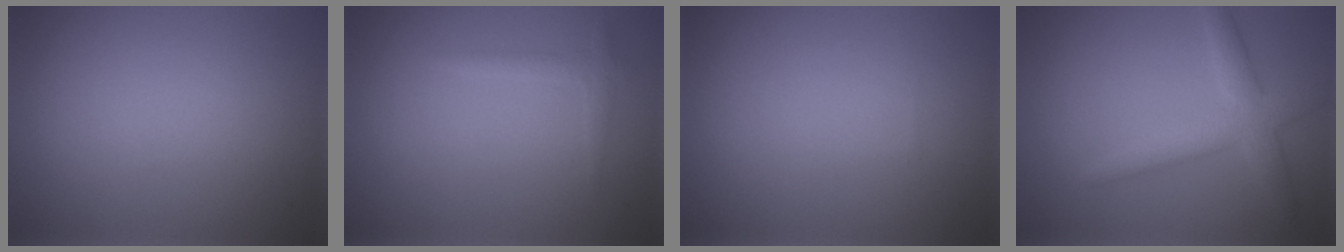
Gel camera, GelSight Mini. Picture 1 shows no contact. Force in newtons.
{"total": 1.2, "press": 1.2, "slide": 0.0}
{"total": 0.0}
{"total": 3.5, "press": 3.5, "slide": 0.1}